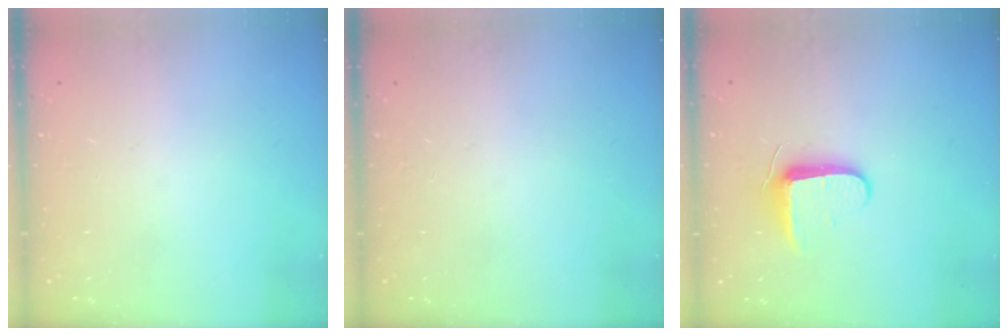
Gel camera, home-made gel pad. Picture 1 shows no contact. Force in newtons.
{"total": 0.0}
{"total": 8.7, "press": 8.6, "slide": 1.4}